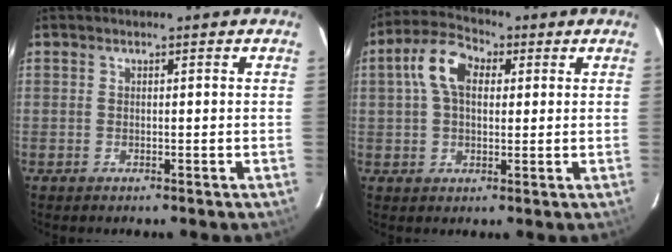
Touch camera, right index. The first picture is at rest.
{"total": 8.9, "force": [2.1, 5.5, 6.6], "torque": [-0.131, 0.031, 0.034]}